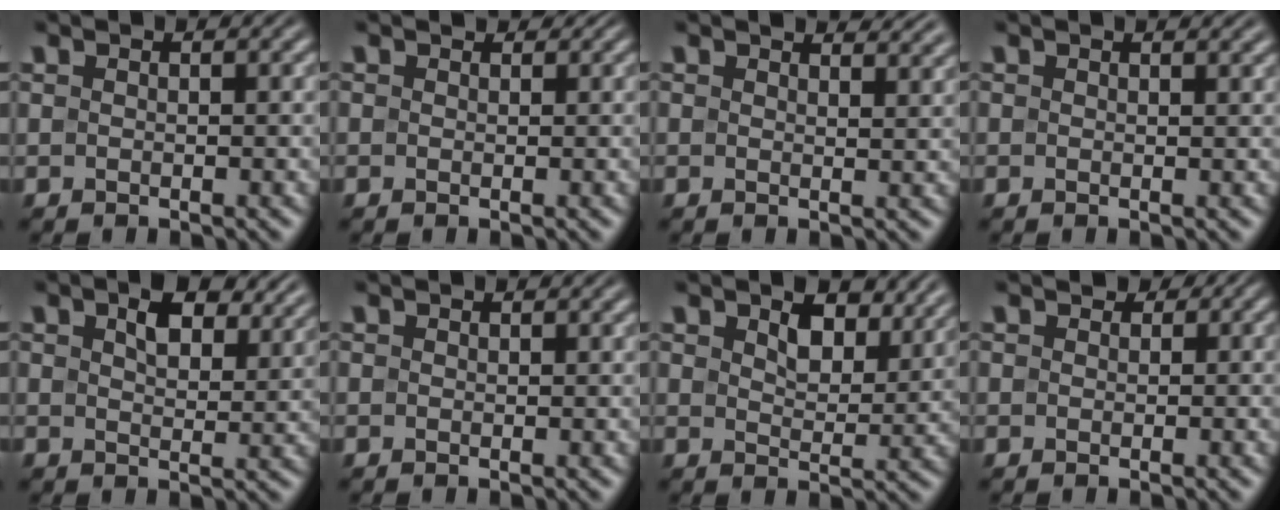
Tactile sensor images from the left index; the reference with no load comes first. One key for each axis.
{"total": 1.2, "fx": 0.9, "fy": 0.8, "fz": 0.3, "tx": -0.006, "ty": -0.003, "tz": 0.002}
{"total": 3.0, "fx": 2.8, "fy": 0.6, "fz": 0.9, "tx": -0.014, "ty": 0.004, "tz": 0.030}
{"total": 1.0, "fx": 0.9, "fy": 0.2, "fz": 0.3, "tx": -0.003, "ty": -0.002, "tz": 0.011}
{"total": 4.8, "fx": 2.7, "fy": 2.3, "fz": 3.2, "tx": -0.055, "ty": -0.001, "tz": 0.038}
{"total": 0.0}
{"total": 4.8, "fx": 2.8, "fy": 2.5, "fz": 2.9, "tx": -0.057, "ty": -0.006, "tz": 0.038}
{"total": 2.3, "fx": 0.9, "fy": 1.8, "fz": 1.1, "tx": -0.015, "ty": 0.014, "tz": -0.008}